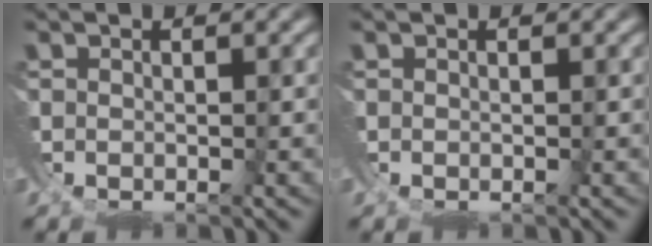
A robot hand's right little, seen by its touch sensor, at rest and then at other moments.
{"total": 0.0}